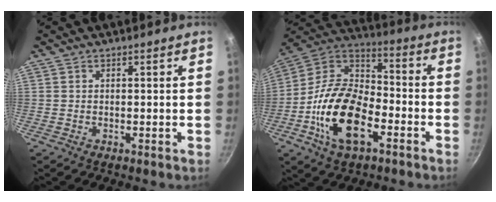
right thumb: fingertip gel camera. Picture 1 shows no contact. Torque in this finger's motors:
{"motor_torque": [-0.10, 0.93, 1.94, -0.83, 0.44]}